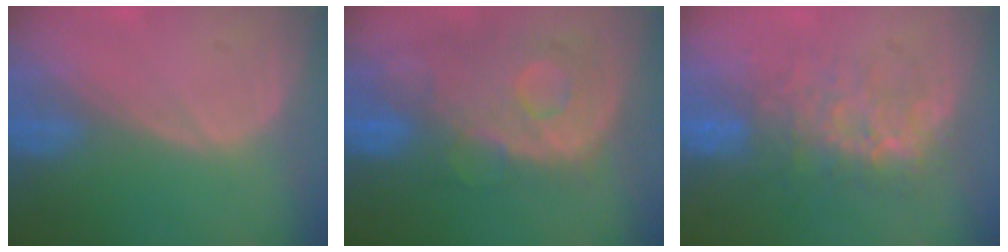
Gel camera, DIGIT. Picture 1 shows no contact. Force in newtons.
{"total": 11.2, "press": 9.8, "slide": 5.5}
{"total": 8.0, "press": 7.8, "slide": 1.9}